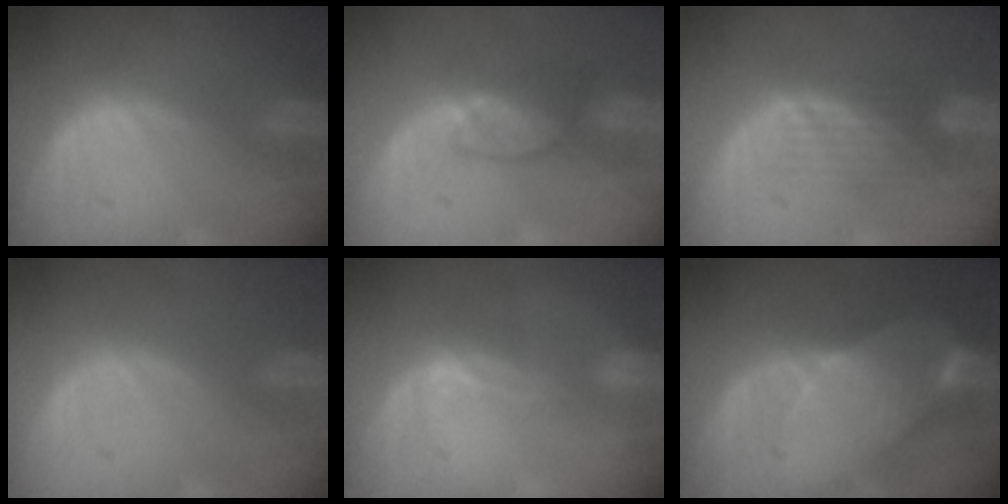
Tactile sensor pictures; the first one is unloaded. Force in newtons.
{"total": 3.4, "press": 3.4, "slide": 0.3}
{"total": 4.3, "press": 3.7, "slide": 2.2}
{"total": 0.0}
{"total": 2.2, "press": 1.7, "slide": 1.4}
{"total": 8.2, "press": 7.4, "slide": 3.7}